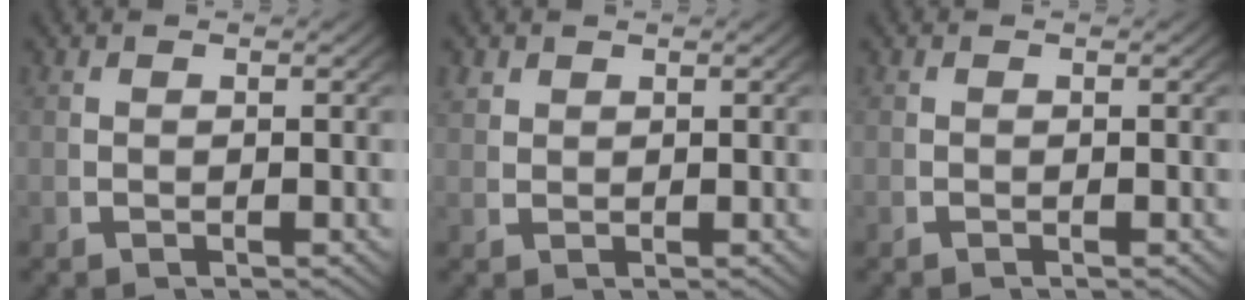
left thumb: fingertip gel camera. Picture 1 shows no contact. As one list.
[{"total": 1.2, "force": [1.0, 0.5, 0.3], "torque": [-0.008, -0.002, 0.028]}, {"total": 0.0}]